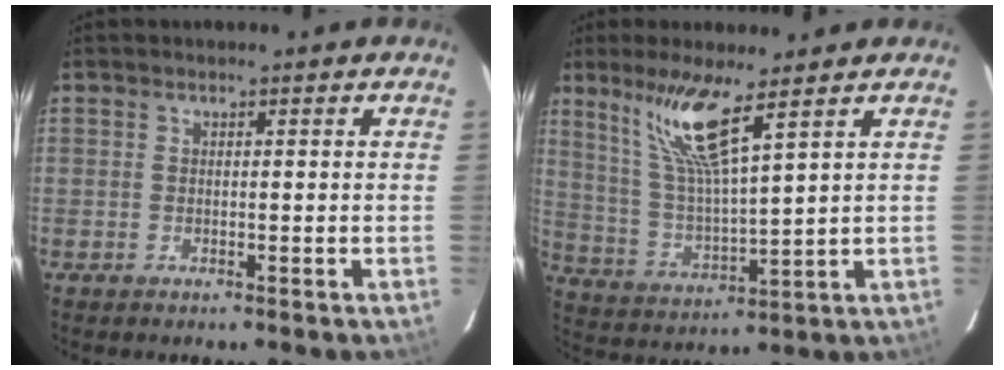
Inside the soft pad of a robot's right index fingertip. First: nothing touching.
{"total": 11.2, "force": [7.3, 0.5, 8.5], "torque": [-0.161, 0.003, 0.156]}